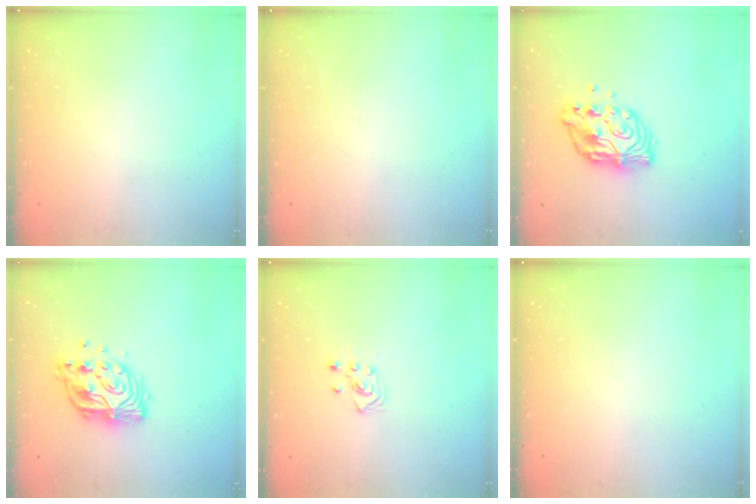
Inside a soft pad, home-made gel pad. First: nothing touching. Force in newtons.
{"total": 0.0}
{"total": 11.0, "press": 10.9, "slide": 0.9}
{"total": 12.7, "press": 12.6, "slide": 1.0}
{"total": 3.7, "press": 3.6, "slide": 0.8}
{"total": 0.0}